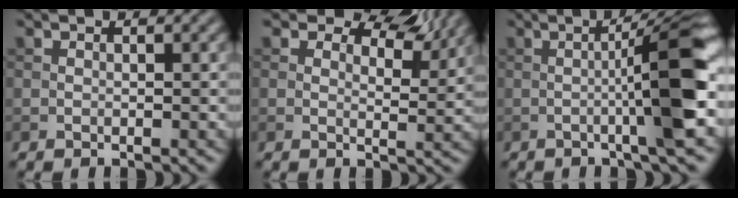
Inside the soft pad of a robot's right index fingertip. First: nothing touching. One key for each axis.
{"total": 6.3, "fx": 4.5, "fy": 2.9, "fz": 3.4, "tx": -0.045, "ty": -0.001, "tz": 0.054}
{"total": 8.0, "fx": -0.6, "fy": 0.8, "fz": 7.9, "tx": -0.112, "ty": 0.017, "tz": -0.015}